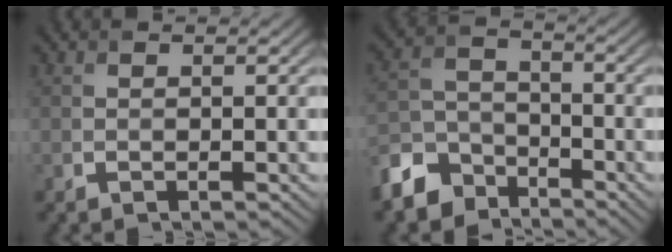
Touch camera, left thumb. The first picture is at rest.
{"total": 8.2, "force": [-6.0, 4.7, 2.9], "torque": [-0.067, -0.010, -0.138]}